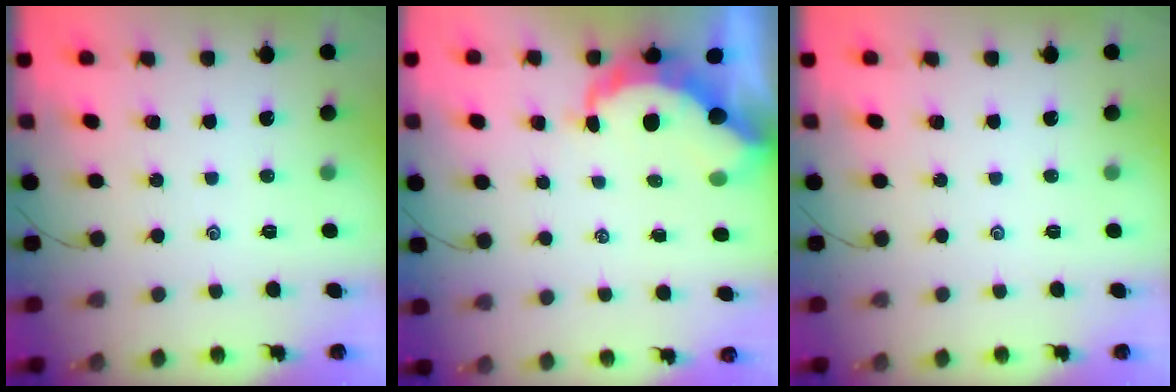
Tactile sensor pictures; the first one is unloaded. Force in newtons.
{"total": 8.4, "press": 8.3, "slide": 1.0}
{"total": 0.0}